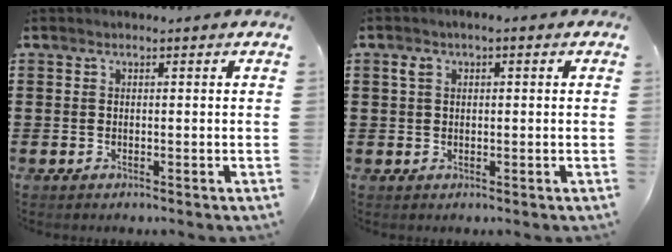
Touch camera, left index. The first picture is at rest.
{"total": 1.9, "force": [0.4, 1.2, 1.5], "torque": [-0.033, 0.010, 0.004]}